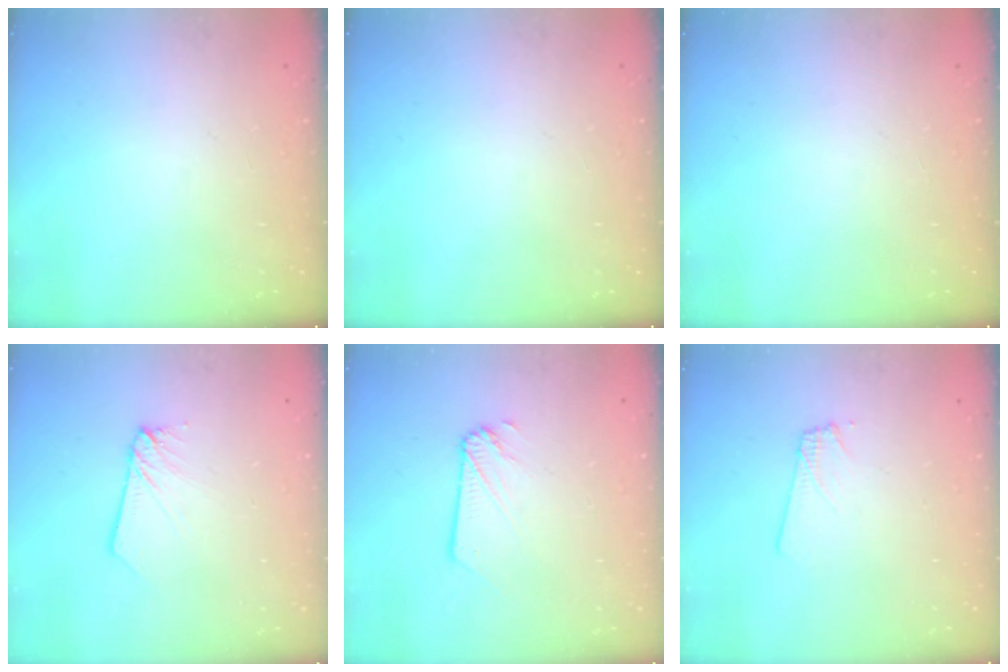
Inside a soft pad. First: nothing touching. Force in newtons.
{"total": 0.0}
{"total": 0.0}
{"total": 2.2, "press": 2.2, "slide": 0.2}
{"total": 2.1, "press": 2.1, "slide": 0.2}
{"total": 3.5, "press": 3.5, "slide": 0.3}